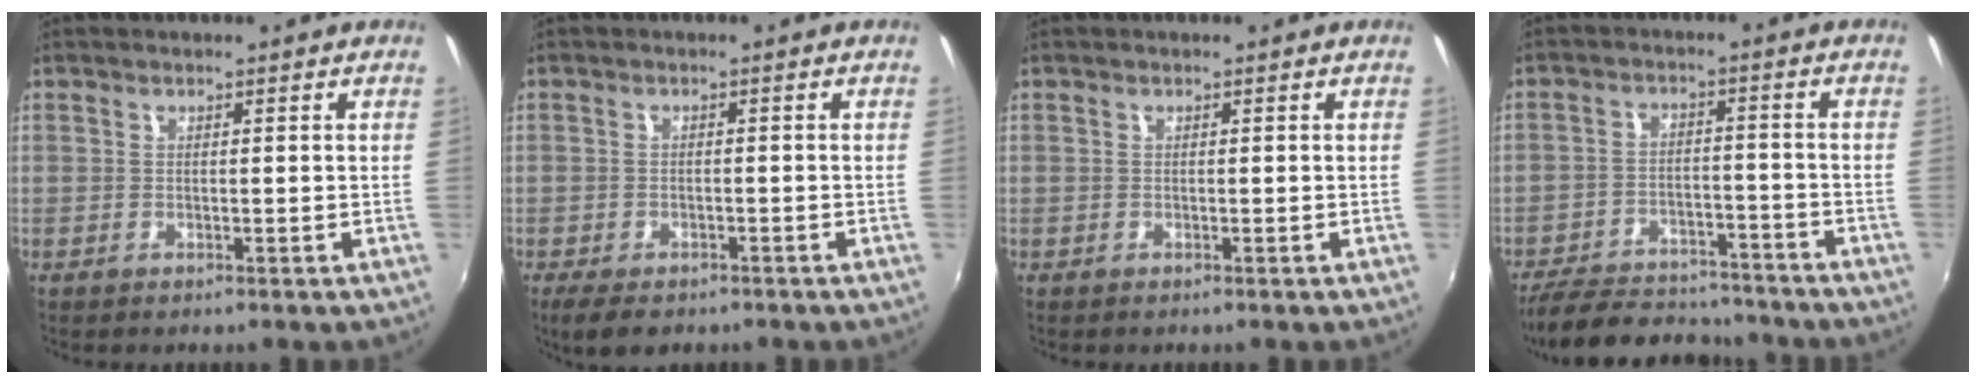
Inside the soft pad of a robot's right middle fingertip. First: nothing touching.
{"total": 5.6, "force": [-4.2, 2.3, 2.9], "torque": [-0.070, -0.021, -0.068]}
{"total": 0.0}
{"total": 16.2, "force": [-14.0, 5.7, 5.8], "torque": [-0.140, 0.007, -0.198]}